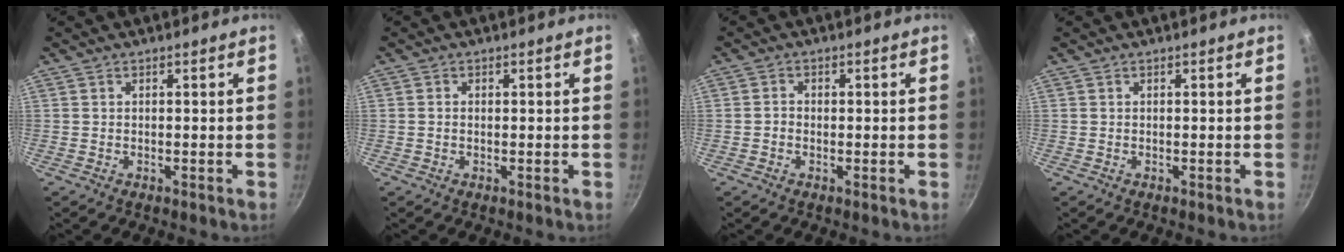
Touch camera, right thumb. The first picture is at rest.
{"total": 0.7, "force": [-0.1, 0.5, 0.5], "torque": [-0.009, 0.003, -0.002]}
{"total": 1.4, "force": [-0.4, 1.2, 0.7], "torque": [-0.013, 0.008, -0.009]}
{"total": 0.0}